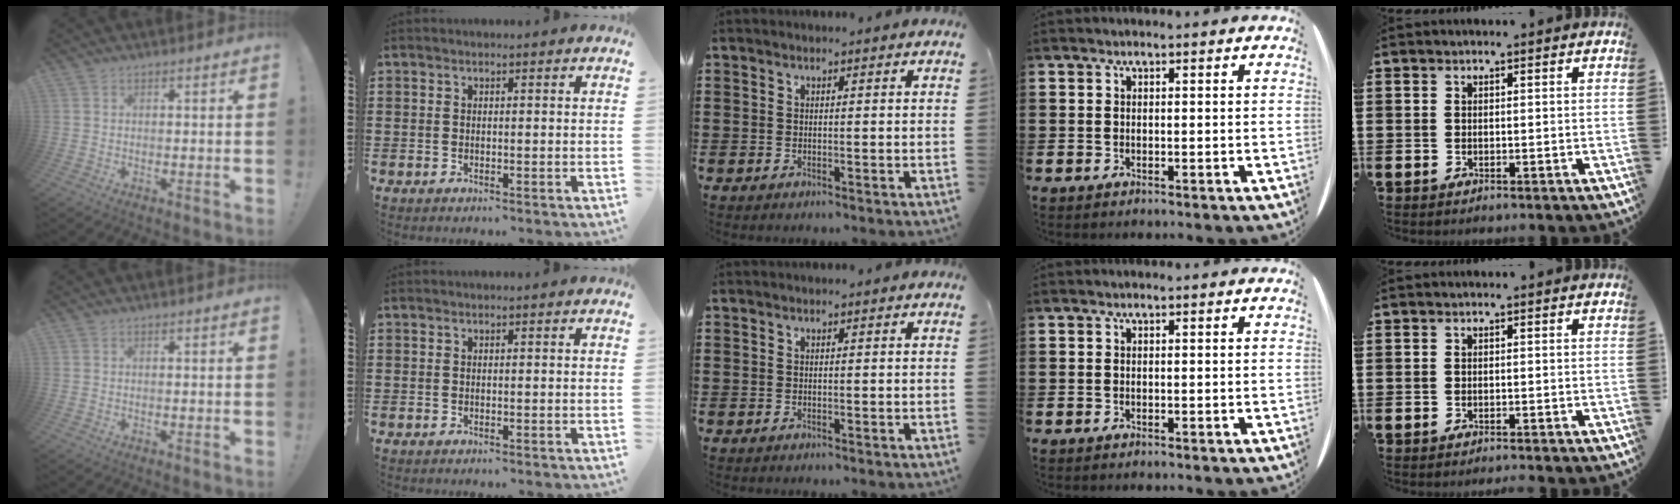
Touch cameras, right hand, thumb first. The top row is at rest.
{"little": {"total": 0.5, "force": [-0.5, -0.1, 0.0], "torque": [0.000, 0.000, -0.012]}}